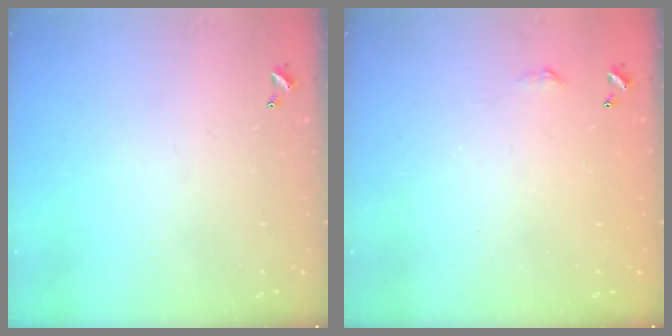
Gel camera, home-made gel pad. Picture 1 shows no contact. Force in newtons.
{"total": 2.3, "press": 2.3, "slide": 0.4}